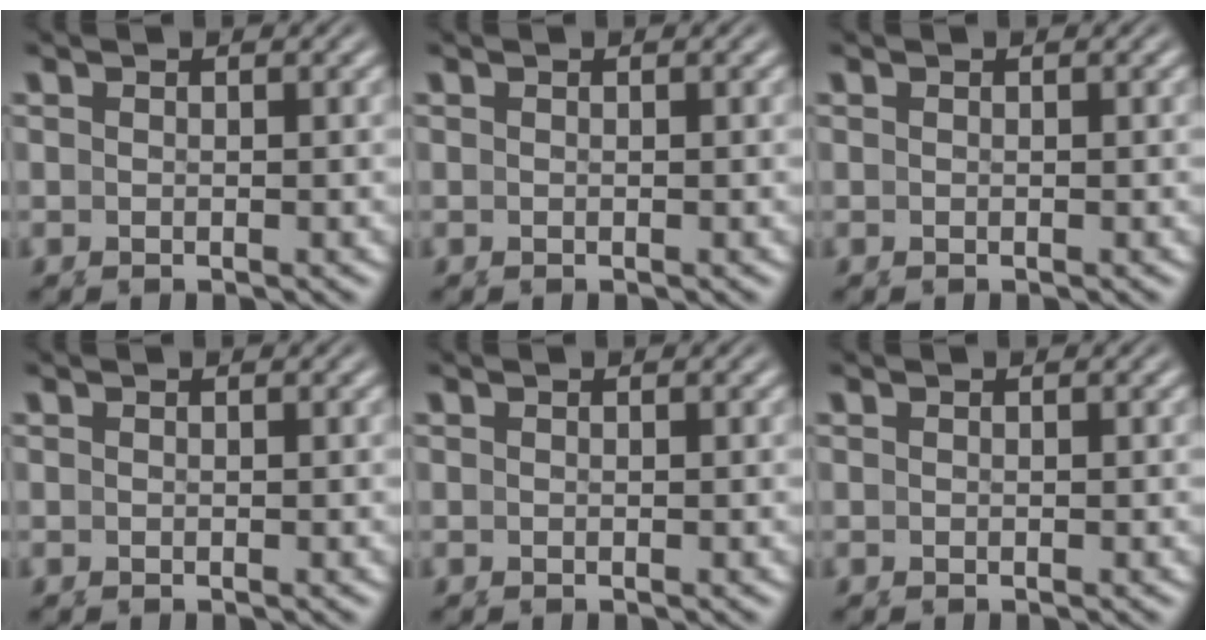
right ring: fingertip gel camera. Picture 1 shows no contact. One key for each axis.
{"total": 0.0}
{"total": 0.0}
{"total": 0.0}
{"total": 0.0}
{"total": 0.0}